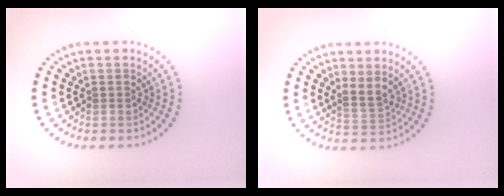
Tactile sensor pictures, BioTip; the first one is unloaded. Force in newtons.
{"total": 1.8, "press": 1.5, "slide": 1.1}